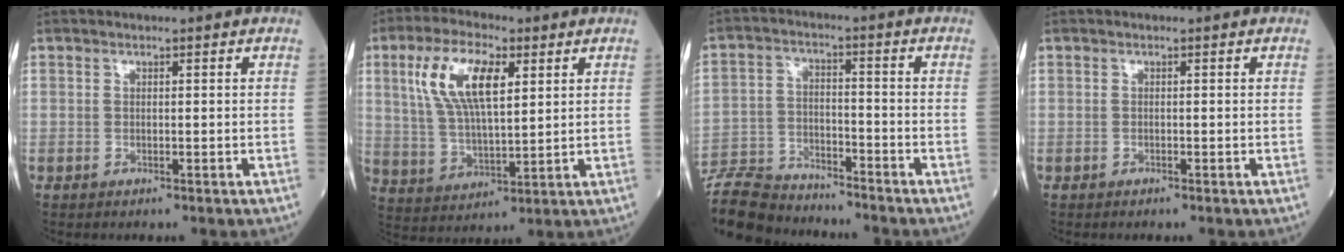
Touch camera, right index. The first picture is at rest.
{"total": 11.9, "force": [4.5, 4.2, 10.2], "torque": [-0.216, 0.016, 0.088]}
{"total": 11.6, "force": [-11.1, 2.3, 2.3], "torque": [-0.048, 0.002, -0.201]}
{"total": 0.0}